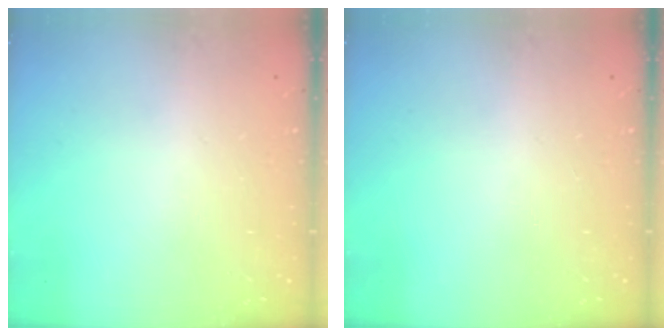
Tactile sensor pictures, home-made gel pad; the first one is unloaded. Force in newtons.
{"total": 0.0}